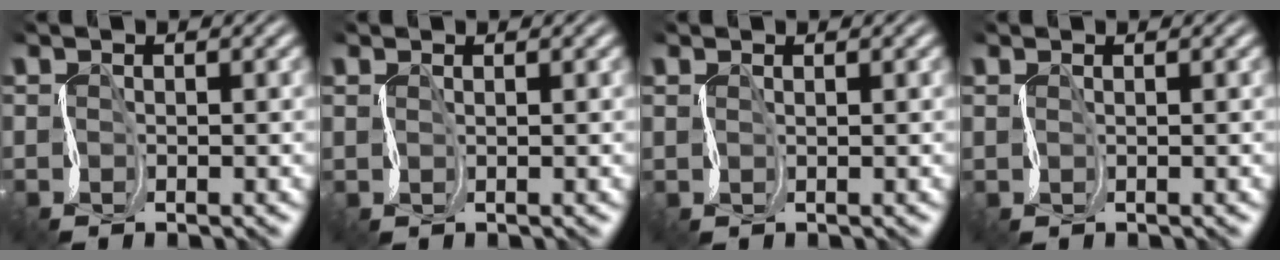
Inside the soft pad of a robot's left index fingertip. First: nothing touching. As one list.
[{"total": 0.9, "force": [0.9, 0.1, -0.1], "torque": [0.003, 0.003, 0.012]}, {"total": 1.0, "force": [0.9, 0.0, -0.3], "torque": [0.005, 0.003, 0.013]}, {"total": 1.0, "force": [0.9, 0.4, 0.2], "torque": [0.001, 0.005, 0.012]}]